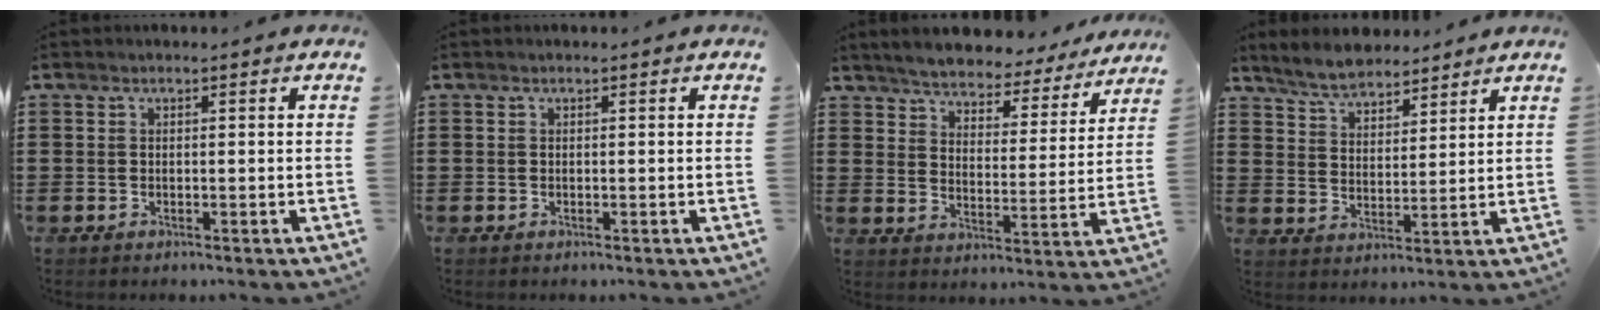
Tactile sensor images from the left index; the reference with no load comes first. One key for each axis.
{"total": 0.0}
{"total": 4.6, "fx": 4.6, "fy": 0.1, "fz": 0.1, "tx": -0.031, "ty": -0.039, "tz": 0.074}
{"total": 5.5, "fx": 5.2, "fy": 1.5, "fz": 1.2, "tx": -0.044, "ty": -0.007, "tz": 0.097}